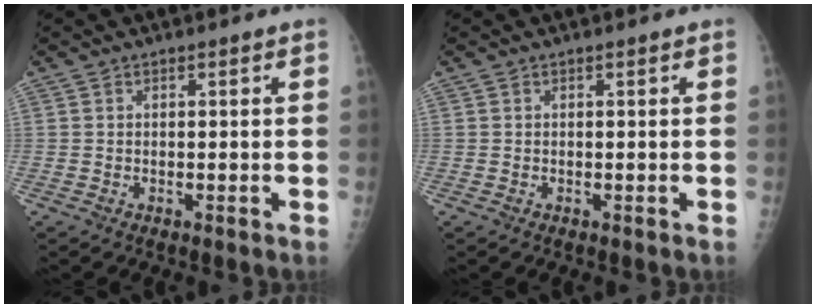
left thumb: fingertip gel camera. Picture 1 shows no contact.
{"total": 0.0}